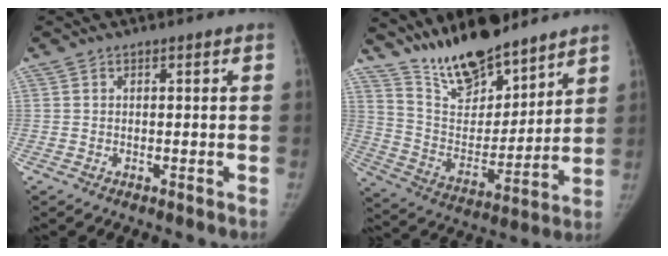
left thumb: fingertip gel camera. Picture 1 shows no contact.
{"total": 17.4, "force": [14.3, 5.9, 7.9], "torque": [-0.088, -0.089, 0.258]}